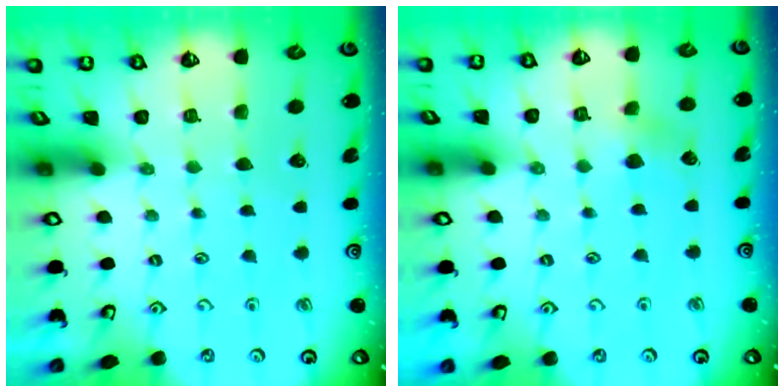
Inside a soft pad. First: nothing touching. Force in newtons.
{"total": 3.6, "press": 3.6, "slide": 0.7}